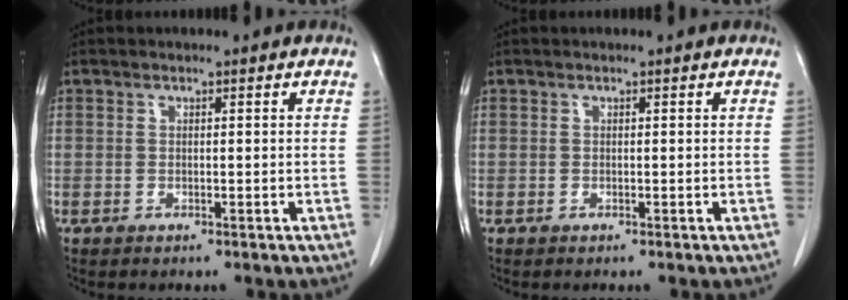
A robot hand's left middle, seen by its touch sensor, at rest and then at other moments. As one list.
[{"total": 0.0}]